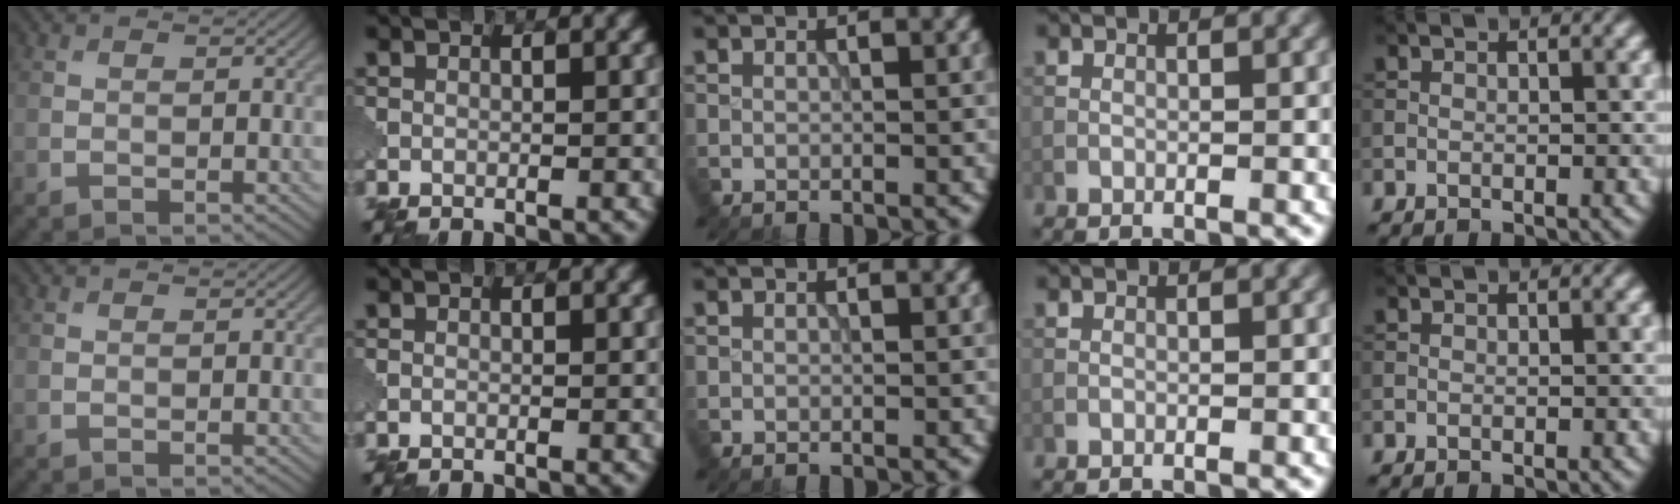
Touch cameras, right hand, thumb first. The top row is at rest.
{}